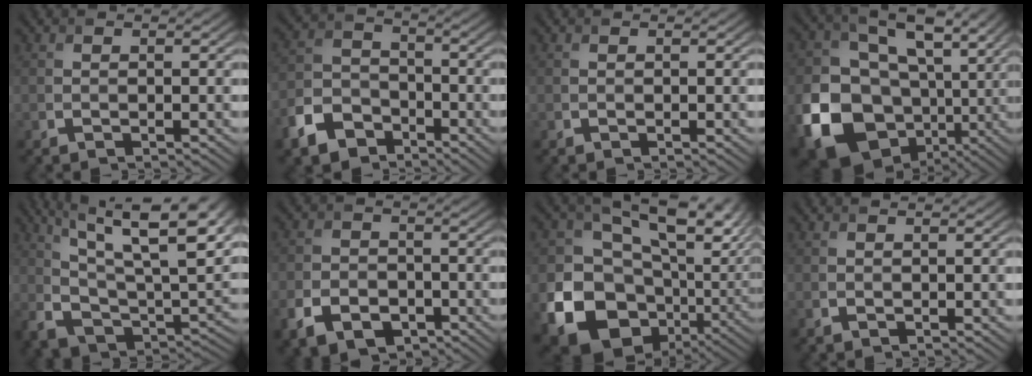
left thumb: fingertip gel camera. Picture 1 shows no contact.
{"total": 7.9, "force": [-4.9, 5.1, 3.3], "torque": [-0.083, -0.009, -0.113]}
{"total": 0.0}
{"total": 17.4, "force": [-2.6, 13.7, 10.5], "torque": [-0.229, -0.041, -0.026]}
{"total": 17.6, "force": [10.0, 7.0, 12.7], "torque": [-0.245, 0.007, 0.160]}
{"total": 7.0, "force": [-3.5, 4.8, 3.7], "torque": [-0.080, -0.016, -0.059]}
{"total": 20.3, "force": [-1.6, 14.3, 14.4], "torque": [-0.256, -0.033, 0.004]}
{"total": 0.5, "force": [0.4, 0.1, 0.3], "torque": [-0.007, 0.001, 0.008]}